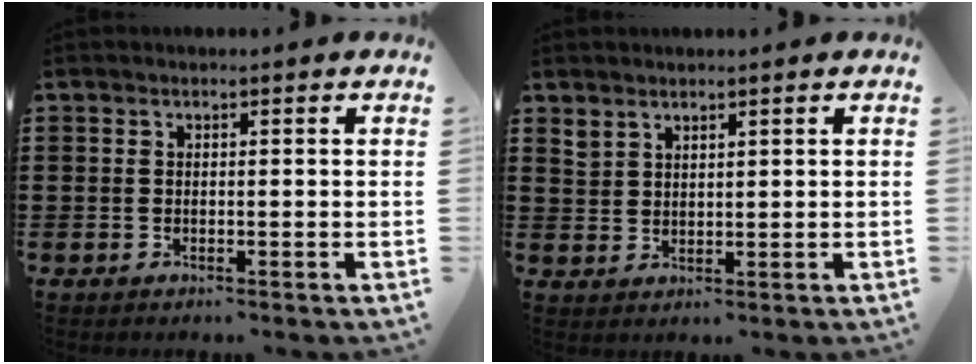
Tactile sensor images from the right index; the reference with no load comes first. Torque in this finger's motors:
{"motor_torque": [-0.15, -0.16, 0.00, 0.01]}